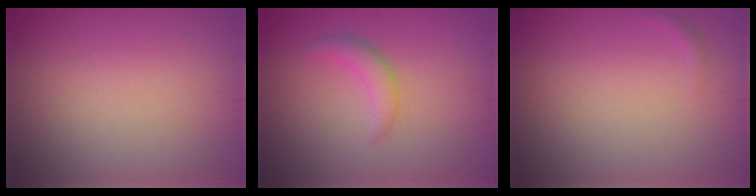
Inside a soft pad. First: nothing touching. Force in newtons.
{"total": 1.9, "press": 1.9, "slide": 0.1}
{"total": 0.5, "press": 0.5, "slide": 0.1}